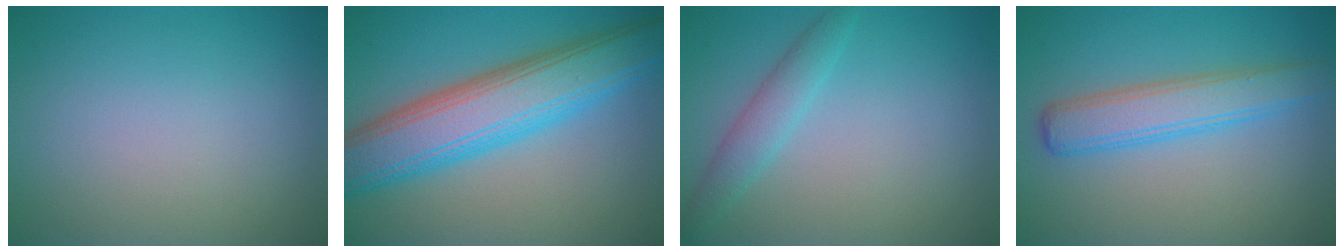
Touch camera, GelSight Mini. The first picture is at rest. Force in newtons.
{"total": 9.2, "press": 9.2, "slide": 0.2}
{"total": 2.3, "press": 2.3, "slide": 0.1}
{"total": 4.2, "press": 4.2, "slide": 0.0}